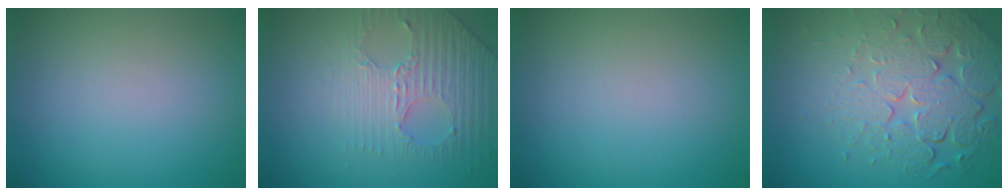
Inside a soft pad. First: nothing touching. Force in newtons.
{"total": 4.4, "press": 3.2, "slide": 3.0}
{"total": 0.0}
{"total": 7.6, "press": 5.5, "slide": 5.2}